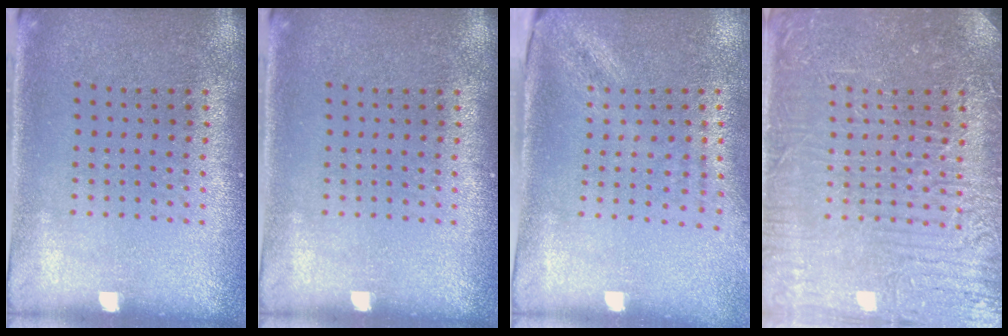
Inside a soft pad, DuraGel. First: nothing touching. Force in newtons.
{"total": 0.0}
{"total": 1.9, "press": 1.5, "slide": 1.2}
{"total": 4.6, "press": 4.6, "slide": 0.6}